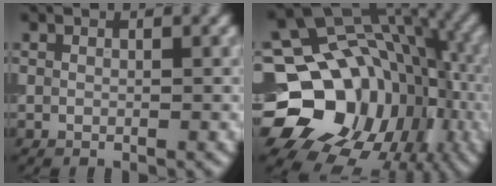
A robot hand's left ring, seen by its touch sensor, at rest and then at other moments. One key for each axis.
{"total": 18.7, "fx": -3.9, "fy": 15.4, "fz": 9.9, "tx": -0.155, "ty": -0.019, "tz": -0.058}